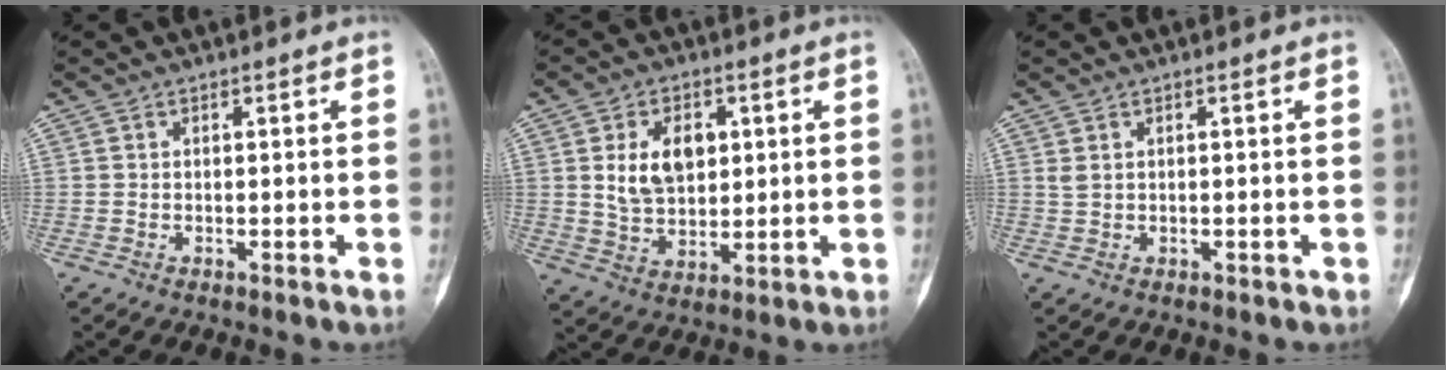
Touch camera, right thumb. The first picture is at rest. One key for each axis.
{"total": 10.2, "fx": 2.2, "fy": 7.0, "fz": 7.2, "tx": -0.092, "ty": -0.010, "tz": 0.047}
{"total": 1.2, "fx": 0.3, "fy": 0.9, "fz": 0.7, "tx": -0.011, "ty": 0.002, "tz": 0.011}